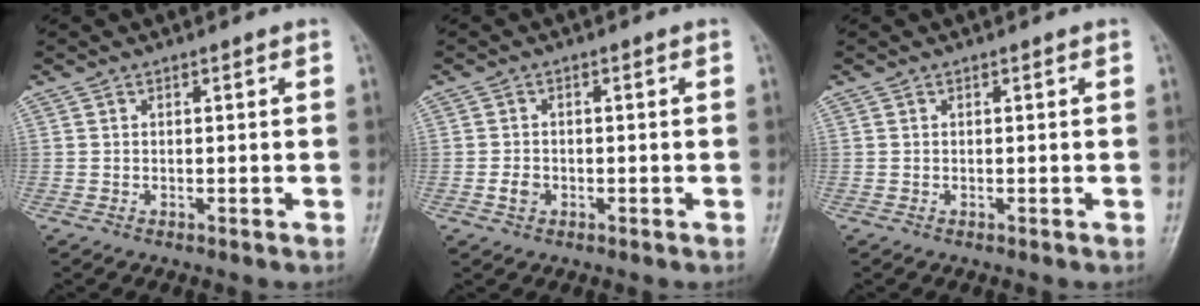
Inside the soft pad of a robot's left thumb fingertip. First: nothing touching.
{"total": 2.0, "force": [-0.6, 1.6, 1.0], "torque": [-0.013, 0.003, -0.012]}
{"total": 0.0}